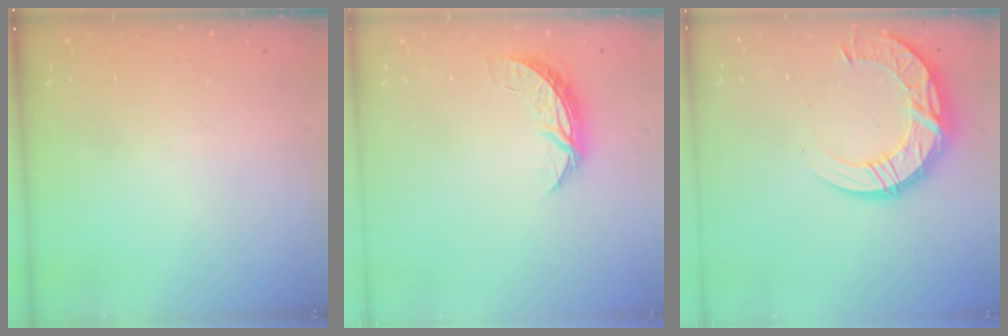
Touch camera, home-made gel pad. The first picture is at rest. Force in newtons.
{"total": 6.6, "press": 6.5, "slide": 0.4}
{"total": 19.5, "press": 19.4, "slide": 1.5}